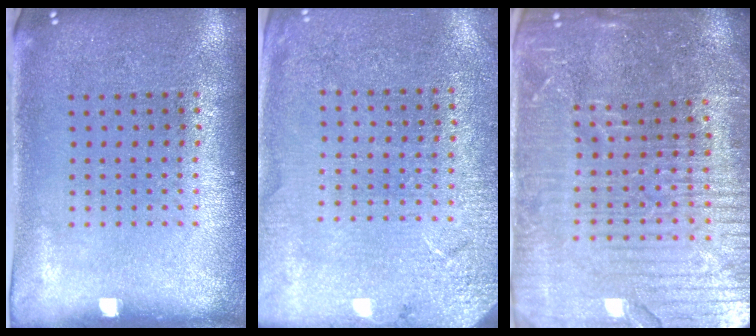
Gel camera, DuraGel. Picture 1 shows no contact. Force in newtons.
{"total": 2.7, "press": 2.7, "slide": 0.1}
{"total": 5.8, "press": 5.2, "slide": 2.6}